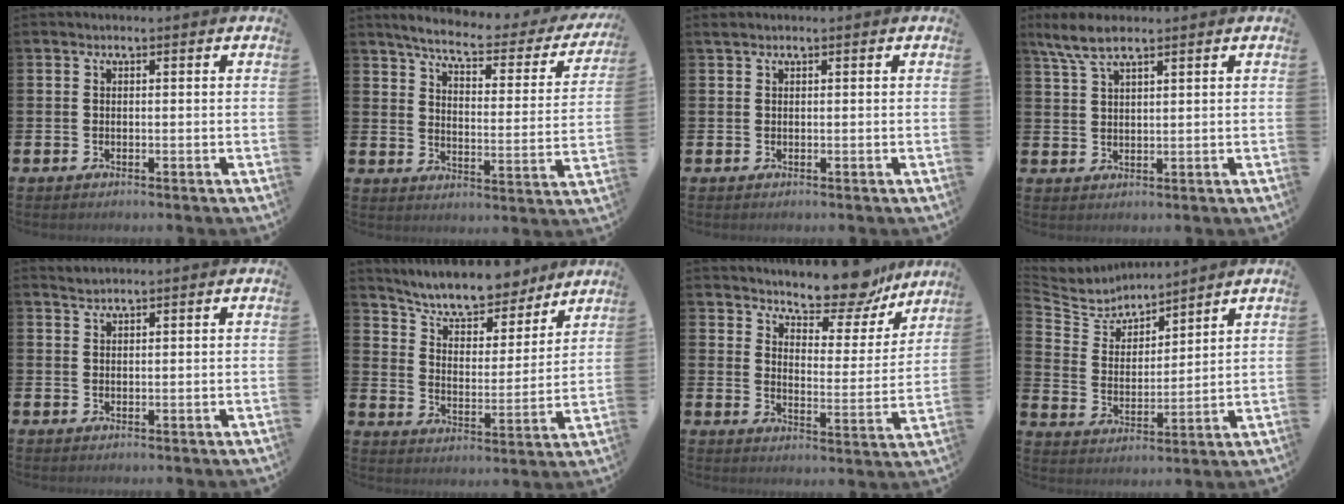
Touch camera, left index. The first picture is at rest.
{"total": 6.1, "force": [5.3, 1.1, 2.9], "torque": [-0.077, -0.036, 0.082]}
{"total": 0.6, "force": [0.6, 0.1, 0.2], "torque": [-0.003, 0.002, 0.010]}
{"total": 5.6, "force": [4.3, 1.4, 3.4], "torque": [-0.073, -0.008, 0.077]}
{"total": 1.4, "force": [1.3, 0.0, 0.1], "torque": [-0.003, 0.001, 0.025]}
{"total": 9.0, "force": [8.3, 2.5, 2.3], "torque": [-0.074, -0.060, 0.145]}
{"total": 10.1, "force": [9.4, 2.3, 2.6], "torque": [-0.058, -0.066, 0.170]}
{"total": 5.7, "force": [5.5, 1.5, 0.1], "torque": [-0.042, -0.043, 0.094]}